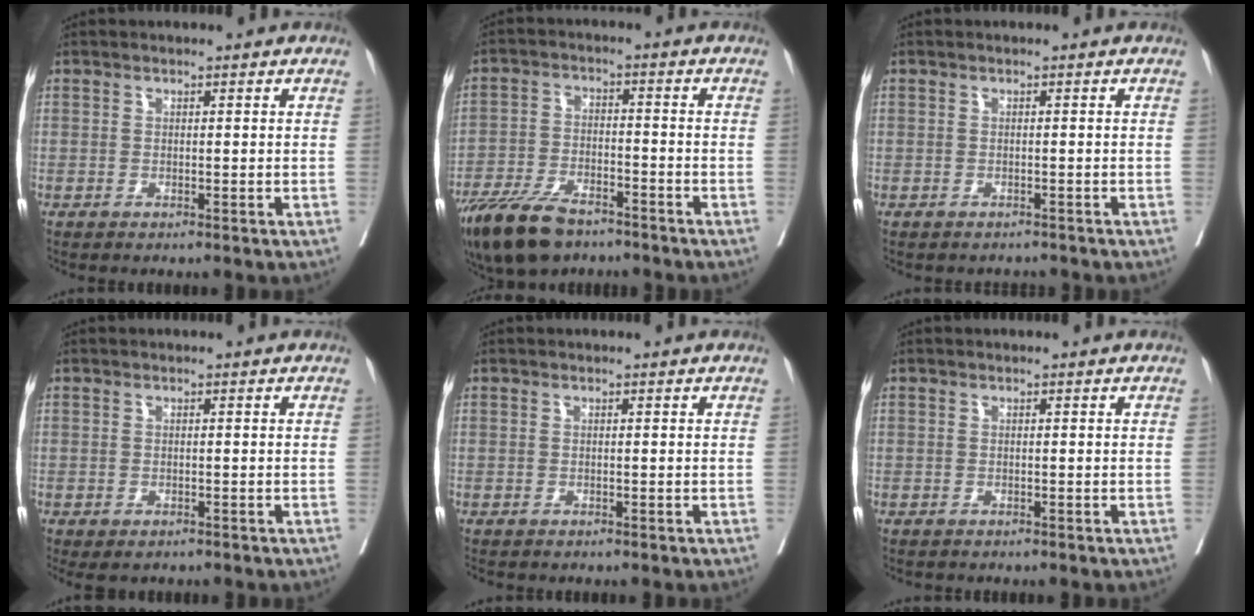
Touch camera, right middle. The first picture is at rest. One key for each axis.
{"total": 11.1, "fx": -8.5, "fy": 4.2, "fz": 5.9, "tx": -0.110, "ty": -0.017, "tz": -0.152}
{"total": 1.5, "fx": -1.4, "fy": 0.5, "fz": 0.0, "tx": -0.003, "ty": -0.003, "tz": -0.021}
{"total": 2.8, "fx": -2.1, "fy": 1.4, "fz": 1.1, "tx": -0.011, "ty": -0.005, "tz": -0.028}
{"total": 0.8, "fx": -0.8, "fy": 0.3, "fz": 0.1, "tx": -0.008, "ty": -0.002, "tz": -0.015}
{"total": 0.0}